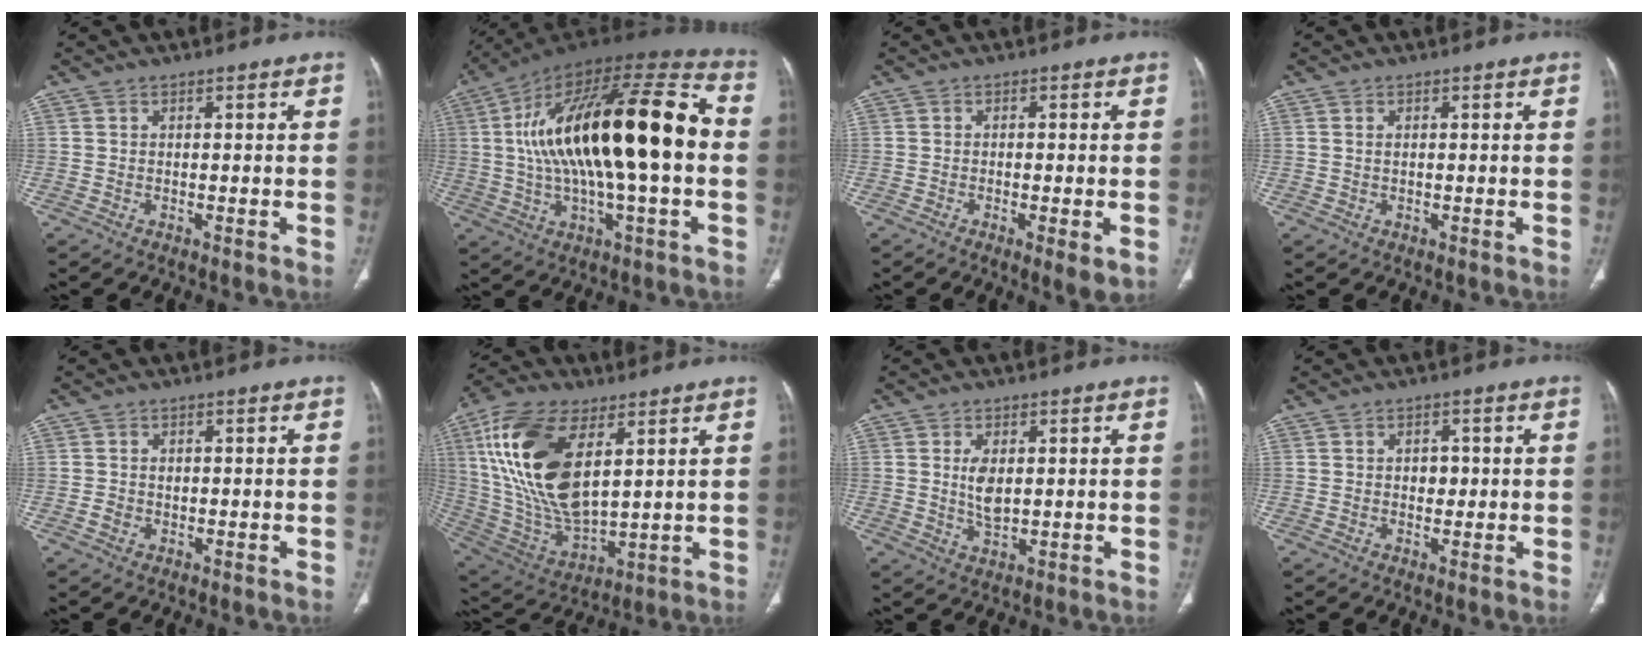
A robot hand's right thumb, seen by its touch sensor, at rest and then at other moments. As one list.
[{"total": 30.7, "force": [1.6, 10.6, 28.8], "torque": [-0.512, 0.038, 0.018]}, {"total": 4.7, "force": [-1.5, 1.0, 4.4], "torque": [-0.070, -0.010, -0.023]}, {"total": 0.6, "force": [0.3, 0.2, 0.5], "torque": [-0.012, 0.003, 0.007]}, {"total": 1.7, "force": [0.0, 1.4, 0.9], "torque": [-0.015, 0.005, 0.004]}, {"total": 22.7, "force": [7.4, 11.0, 18.4], "torque": [-0.366, -0.026, 0.145]}, {"total": 4.8, "force": [0.9, 2.4, 4.0], "torque": [-0.072, -0.010, 0.022]}, {"total": 2.7, "force": [0.2, 2.0, 1.8], "torque": [-0.010, 0.003, 0.002]}]